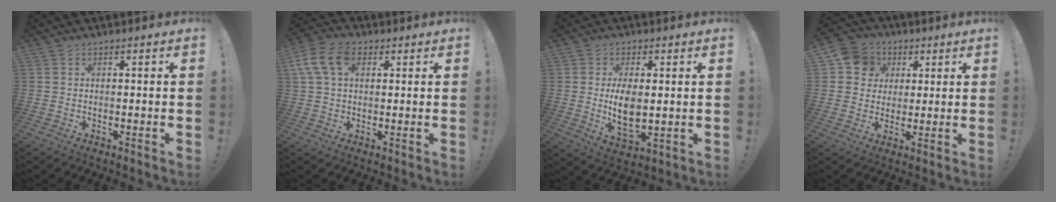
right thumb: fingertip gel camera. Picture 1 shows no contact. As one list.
[{"total": 11.0, "force": [3.8, 7.1, 7.5], "torque": [-0.141, 0.004, 0.074]}, {"total": 8.8, "force": [0.7, 4.7, 7.4], "torque": [-0.120, -0.023, 0.009]}, {"total": 9.9, "force": [3.1, 9.0, 2.8], "torque": [-0.031, -0.009, 0.063]}]